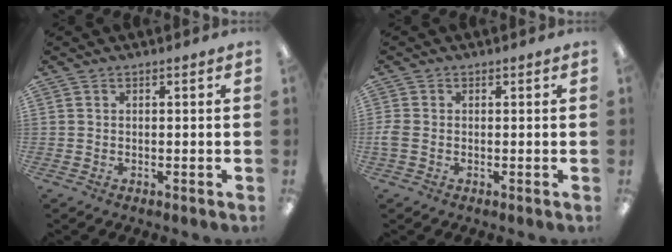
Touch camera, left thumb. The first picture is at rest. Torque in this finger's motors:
{"motor_torque": [-0.09, 0.10, 0.01, -0.05, 0.00]}